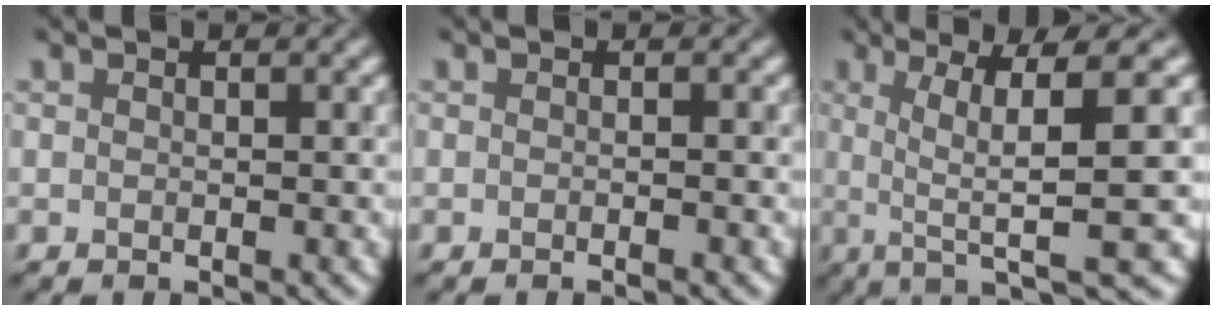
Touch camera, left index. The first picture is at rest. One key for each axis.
{"total": 1.0, "fx": -0.2, "fy": 0.4, "fz": 0.9, "tx": 0.007, "ty": 0.003, "tz": -0.013}
{"total": 7.8, "fx": 0.4, "fy": 1.0, "fz": 7.7, "tx": -0.109, "ty": 0.017, "tz": 0.018}